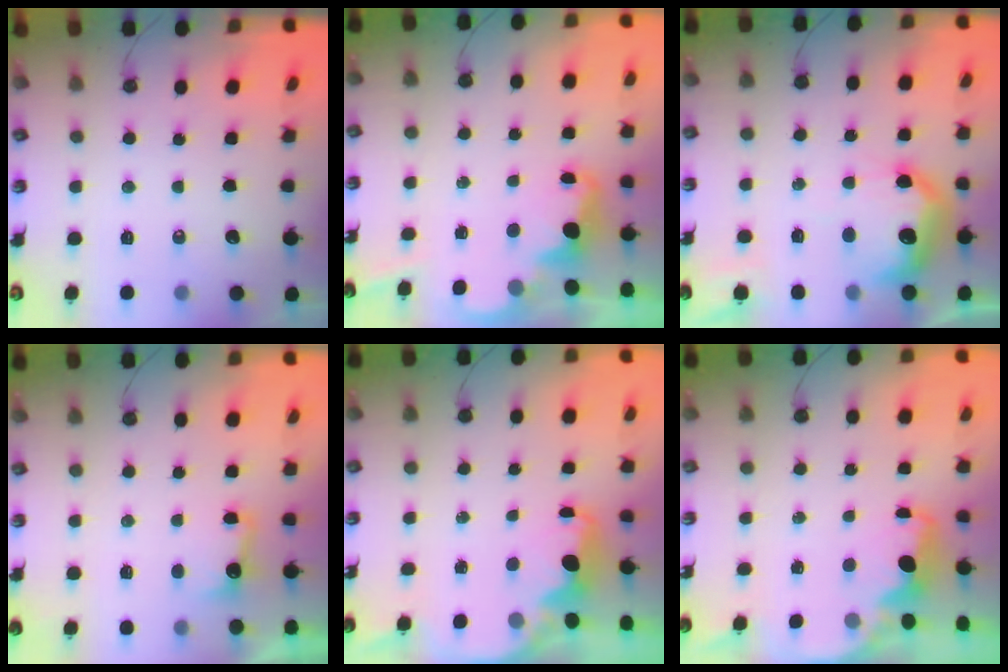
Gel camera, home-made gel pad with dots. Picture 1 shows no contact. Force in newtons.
{"total": 2.5, "press": 2.4, "slide": 0.5}
{"total": 18.8, "press": 18.7, "slide": 1.5}
{"total": 3.1, "press": 3.0, "slide": 1.0}
{"total": 2.4, "press": 2.3, "slide": 0.8}
{"total": 2.1, "press": 2.0, "slide": 0.7}